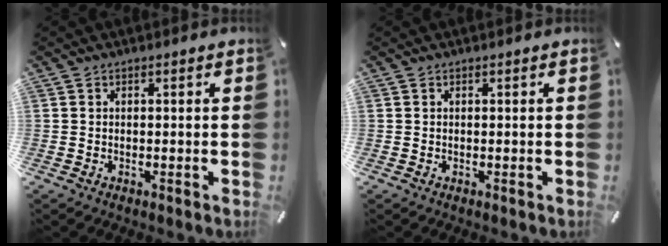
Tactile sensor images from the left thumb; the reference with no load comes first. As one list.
[{"total": 0.0}]